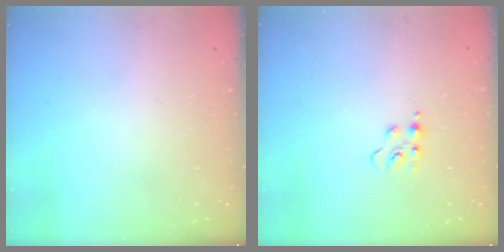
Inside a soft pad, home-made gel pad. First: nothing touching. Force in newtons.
{"total": 4.4, "press": 4.3, "slide": 0.4}